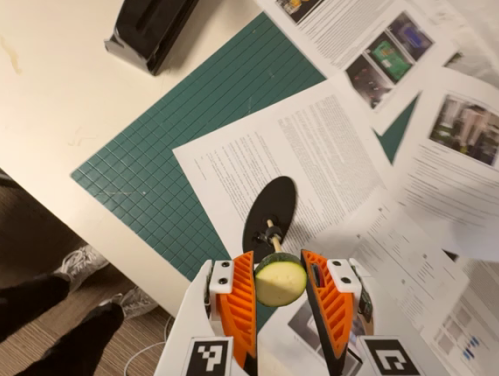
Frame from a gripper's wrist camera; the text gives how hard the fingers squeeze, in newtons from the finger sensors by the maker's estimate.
{"total": 9.4, "left": 10.1, "right": 8.8}